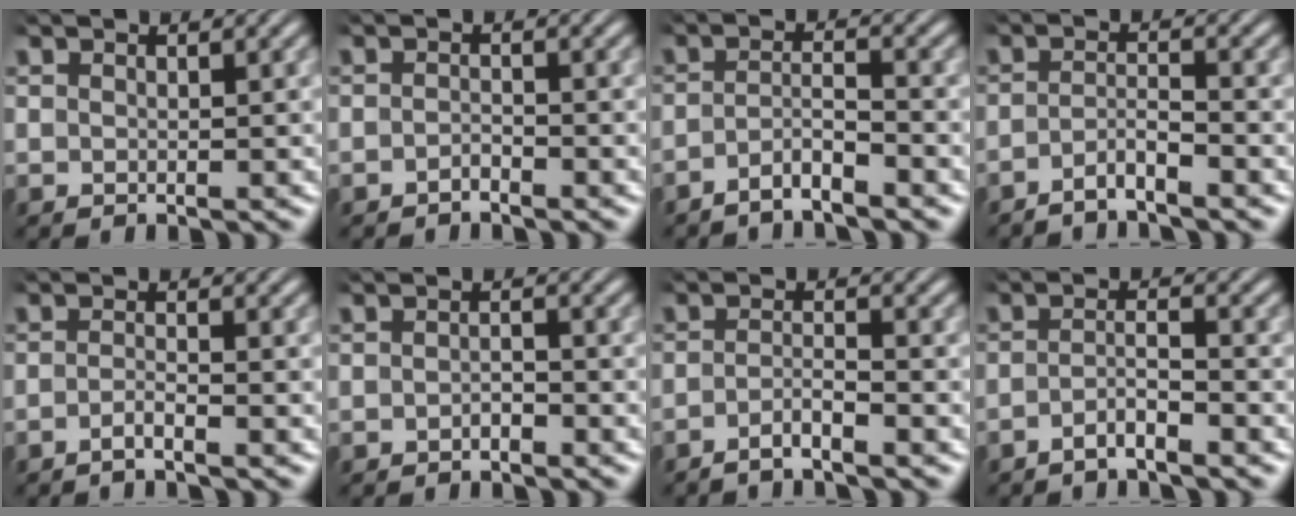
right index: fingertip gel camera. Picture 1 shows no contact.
{"total": 1.2, "force": [-1.2, 0.0, 0.1], "torque": [-0.001, -0.004, -0.022]}
{"total": 3.2, "force": [-2.9, 0.5, 1.5], "torque": [-0.026, -0.009, -0.047]}
{"total": 3.0, "force": [-2.8, 0.3, 1.1], "torque": [-0.023, -0.012, -0.045]}
{"total": 1.8, "force": [-1.7, -0.1, 0.8], "torque": [-0.019, -0.005, -0.032]}
{"total": 1.1, "force": [-1.0, 0.1, 0.4], "torque": [-0.003, -0.002, -0.017]}
{"total": 2.7, "force": [-2.5, 0.2, 1.1], "torque": [-0.025, -0.011, -0.042]}
{"total": 2.8, "force": [-2.4, 0.3, 1.4], "torque": [-0.023, -0.009, -0.040]}